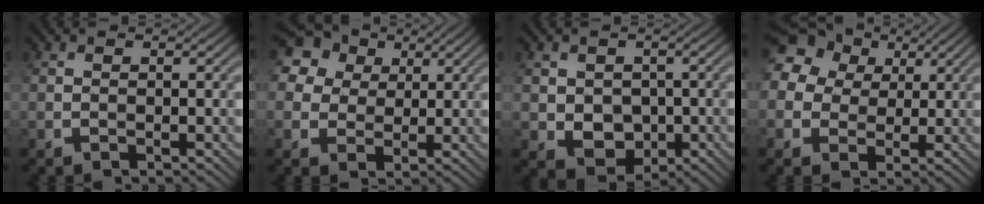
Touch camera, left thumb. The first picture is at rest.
{"total": 15.1, "force": [7.1, 11.8, 6.2], "torque": [-0.201, 0.034, 0.126]}
{"total": 4.7, "force": [-0.3, 3.9, 2.6], "torque": [-0.063, -0.013, -0.005]}
{"total": 15.9, "force": [5.9, 12.7, 7.3], "torque": [-0.199, 0.040, 0.091]}